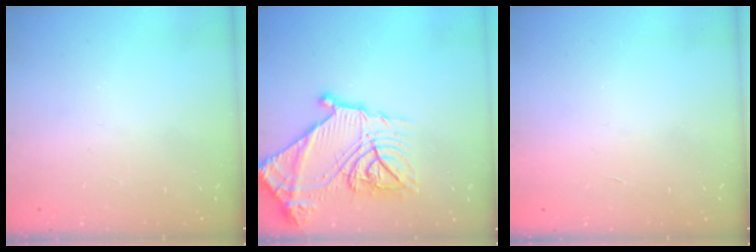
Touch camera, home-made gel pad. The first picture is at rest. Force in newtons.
{"total": 23.5, "press": 23.4, "slide": 1.6}
{"total": 1.8, "press": 1.8, "slide": 0.1}